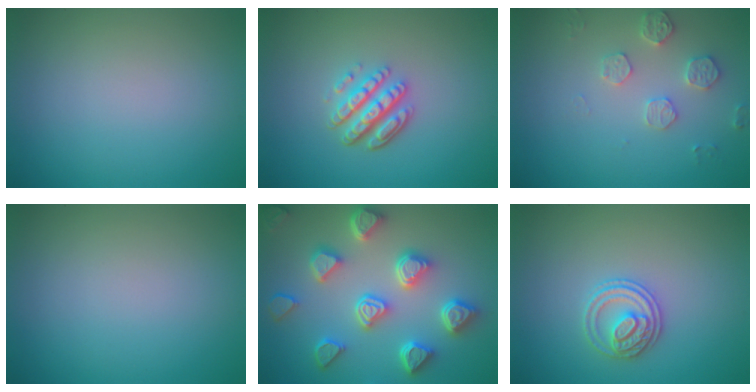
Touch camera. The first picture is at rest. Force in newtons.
{"total": 4.3, "press": 3.3, "slide": 2.7}
{"total": 2.5, "press": 2.5, "slide": 0.5}
{"total": 0.0}
{"total": 6.9, "press": 5.8, "slide": 3.8}
{"total": 2.7, "press": 2.7, "slide": 0.6}